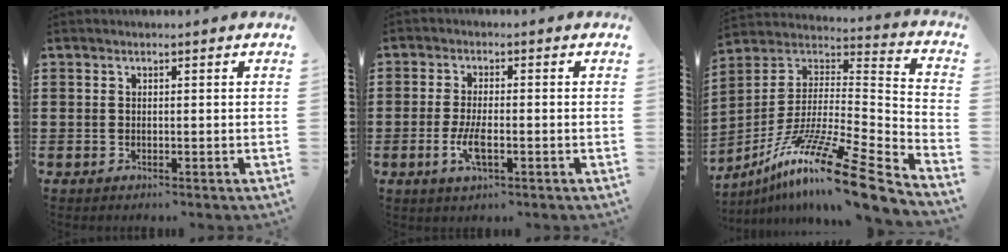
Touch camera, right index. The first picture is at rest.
{"total": 4.5, "force": [-1.5, 1.3, 4.0], "torque": [-0.085, -0.004, -0.031]}
{"total": 15.6, "force": [-11.4, 0.8, 10.7], "torque": [-0.198, 0.017, -0.213]}